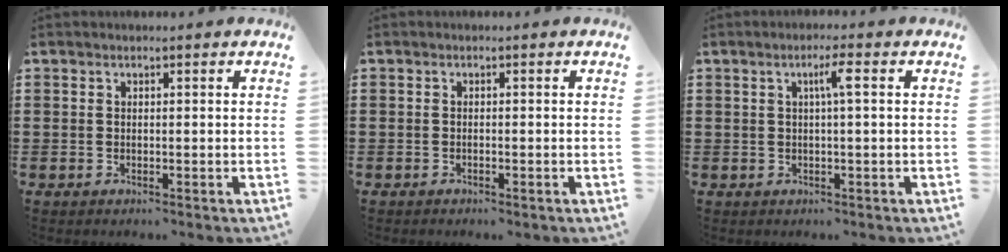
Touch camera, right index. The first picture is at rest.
{"total": 0.5, "force": [-0.5, 0.1, 0.2], "torque": [-0.006, -0.003, -0.009]}
{"total": 2.9, "force": [0.5, 0.0, 2.8], "torque": [-0.047, 0.000, 0.003]}